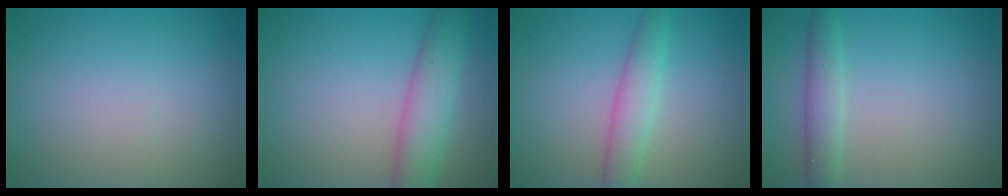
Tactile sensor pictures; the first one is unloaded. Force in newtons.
{"total": 4.8, "press": 4.8, "slide": 0.2}
{"total": 3.1, "press": 3.1, "slide": 0.1}
{"total": 2.4, "press": 2.4, "slide": 0.1}